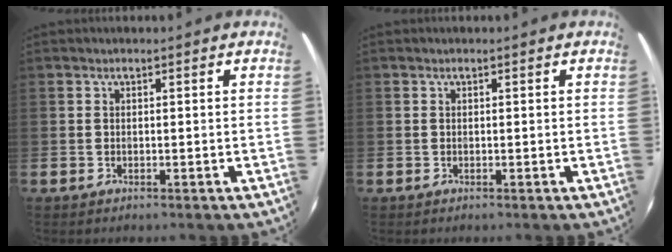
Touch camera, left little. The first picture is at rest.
{"total": 0.0}